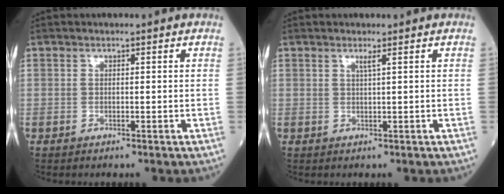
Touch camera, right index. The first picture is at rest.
{"total": 0.9, "force": [0.5, -0.3, 0.7], "torque": [-0.026, -0.006, 0.013]}